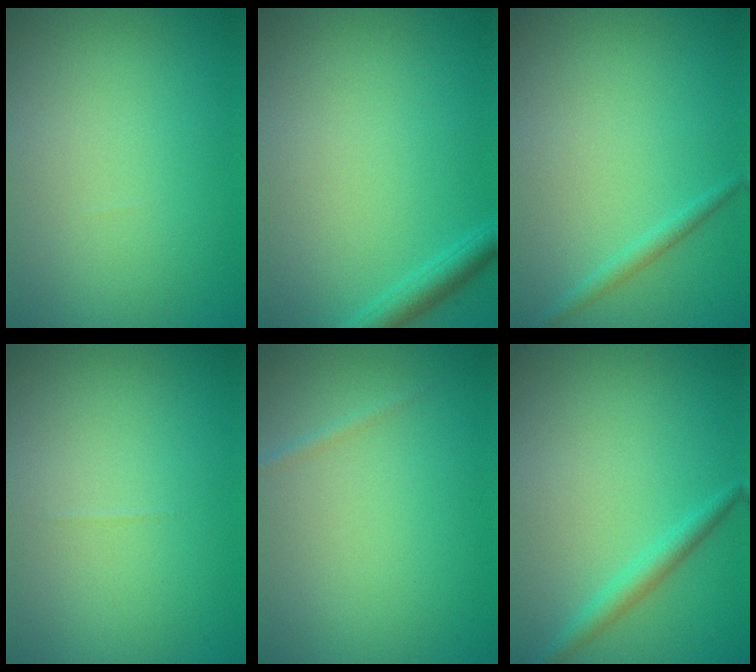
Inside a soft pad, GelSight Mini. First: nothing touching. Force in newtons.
{"total": 2.0, "press": 2.0, "slide": 0.1}
{"total": 1.1, "press": 1.1, "slide": 0.1}
{"total": 0.0}
{"total": 0.6, "press": 0.6, "slide": 0.1}
{"total": 1.9, "press": 1.9, "slide": 0.1}